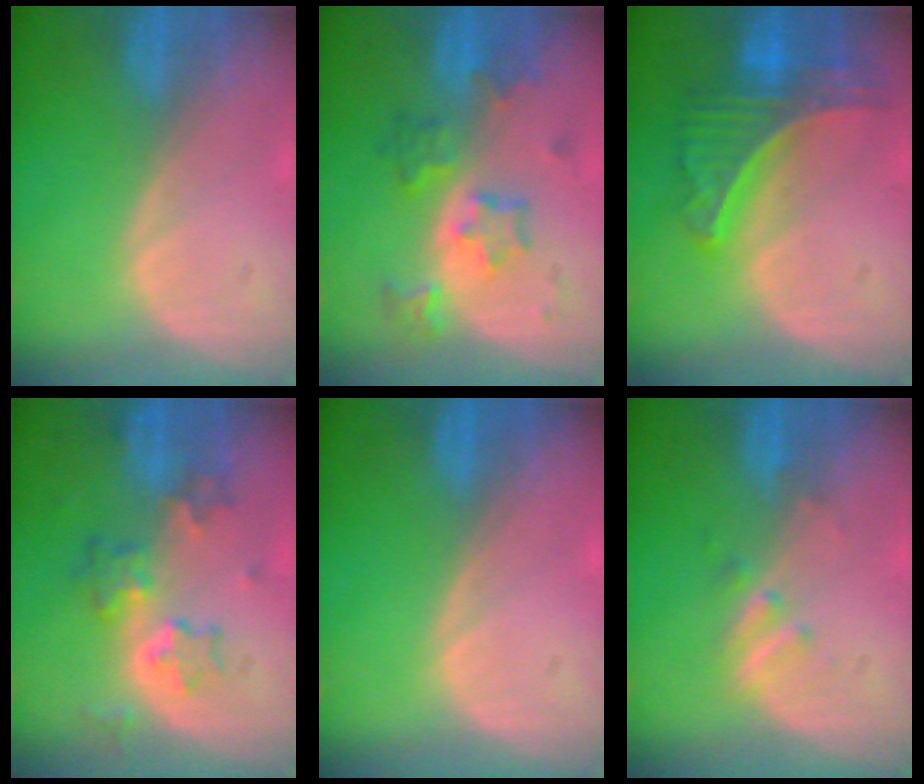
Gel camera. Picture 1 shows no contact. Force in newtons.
{"total": 6.1, "press": 5.9, "slide": 1.6}
{"total": 7.8, "press": 6.9, "slide": 3.6}
{"total": 6.0, "press": 5.8, "slide": 1.5}
{"total": 0.0}
{"total": 1.9, "press": 1.9, "slide": 0.3}